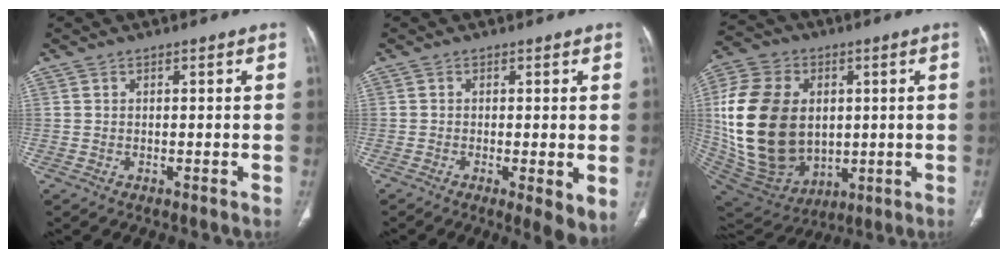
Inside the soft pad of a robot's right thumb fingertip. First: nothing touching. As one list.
[{"total": 5.2, "force": [-1.0, 1.2, 5.0], "torque": [-0.083, -0.019, -0.019]}, {"total": 25.4, "force": [2.0, 18.3, 17.5], "torque": [-0.346, -0.008, 0.061]}]